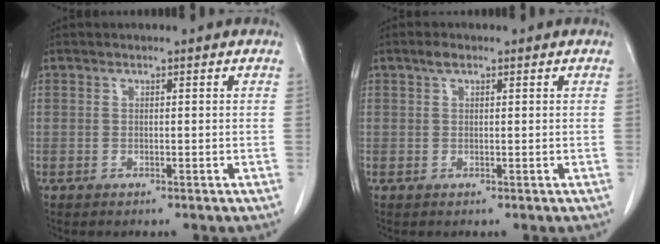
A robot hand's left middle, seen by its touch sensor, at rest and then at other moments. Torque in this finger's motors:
{"motor_torque": [0.28, -0.18, -0.08, -0.02]}